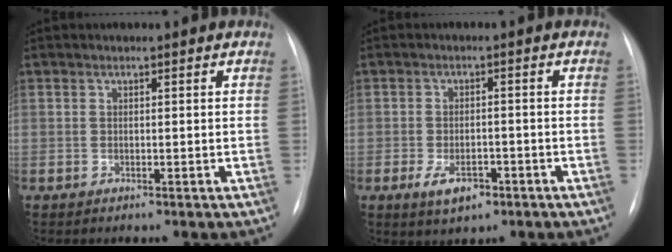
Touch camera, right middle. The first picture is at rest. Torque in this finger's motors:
{"motor_torque": [0.61, -0.55, 0.30, 0.03]}